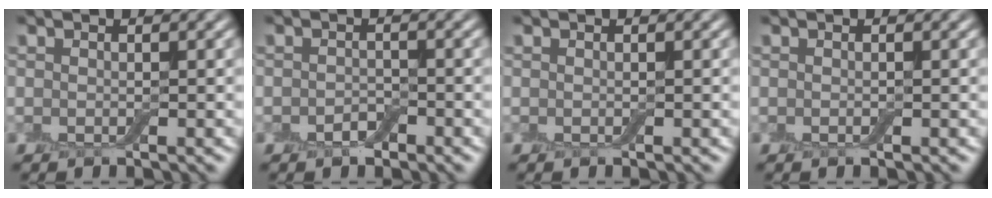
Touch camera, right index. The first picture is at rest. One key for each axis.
{"total": 1.3, "fx": -0.7, "fy": 0.8, "fz": 0.7, "tx": -0.012, "ty": 0.000, "tz": -0.014}
{"total": 0.0}
{"total": 0.0}